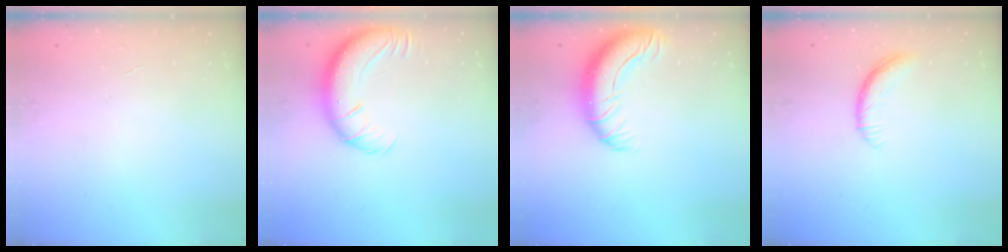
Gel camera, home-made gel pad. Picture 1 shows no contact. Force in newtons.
{"total": 13.4, "press": 13.0, "slide": 3.2}
{"total": 11.4, "press": 11.1, "slide": 2.8}
{"total": 6.8, "press": 6.8, "slide": 0.7}